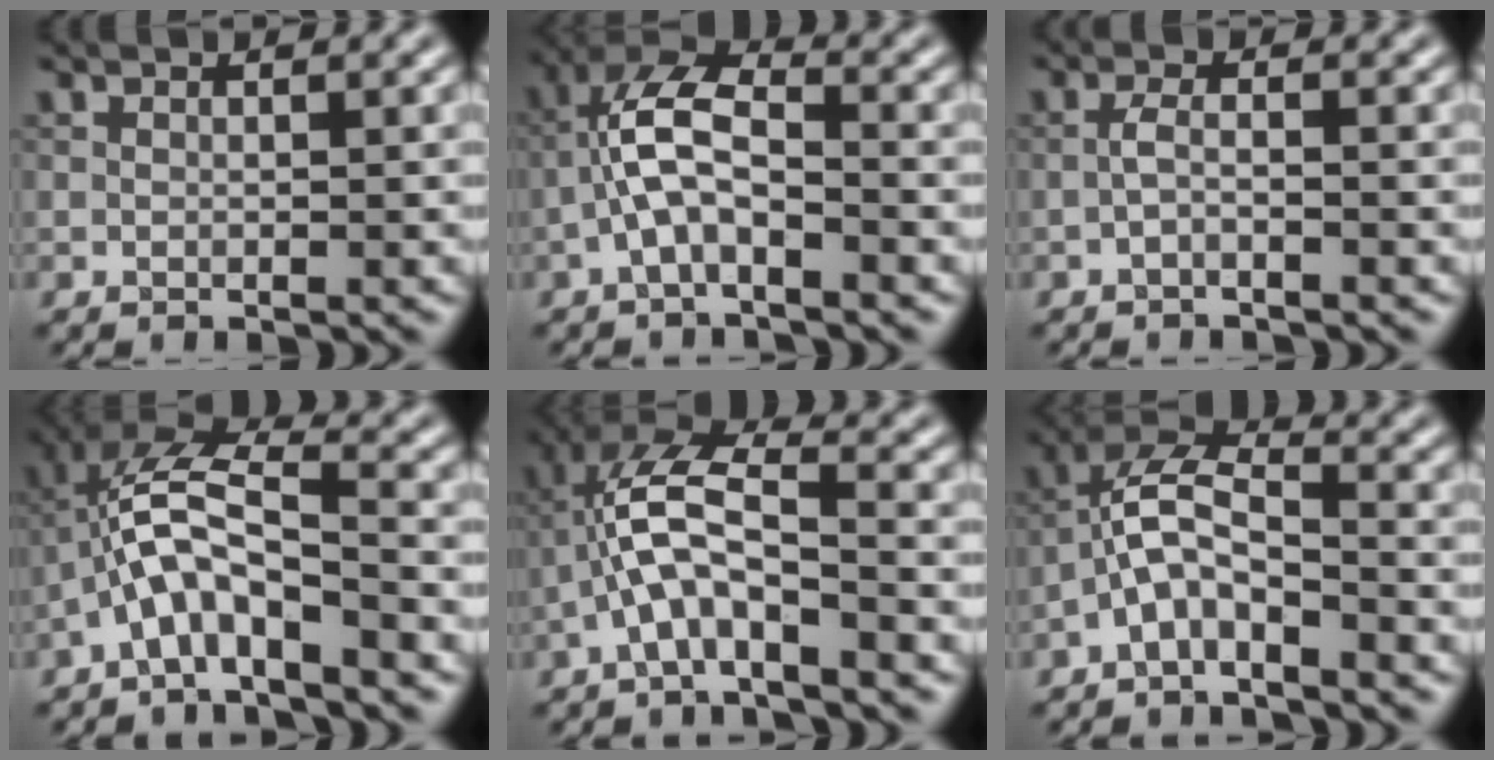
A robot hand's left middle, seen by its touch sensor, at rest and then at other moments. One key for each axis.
{"total": 5.2, "fx": -1.8, "fy": 2.1, "fz": 4.4, "tx": -0.093, "ty": 0.018, "tz": -0.042}
{"total": 1.3, "fx": -0.8, "fy": 0.2, "fz": 1.1, "tx": -0.023, "ty": 0.005, "tz": -0.019}
{"total": 6.1, "fx": -2.9, "fy": 1.7, "fz": 5.1, "tx": -0.102, "ty": 0.017, "tz": -0.066}
{"total": 5.9, "fx": -2.1, "fy": 1.9, "fz": 5.1, "tx": -0.107, "ty": 0.021, "tz": -0.047}
{"total": 4.6, "fx": -2.3, "fy": 1.7, "fz": 3.6, "tx": -0.075, "ty": 0.019, "tz": -0.051}